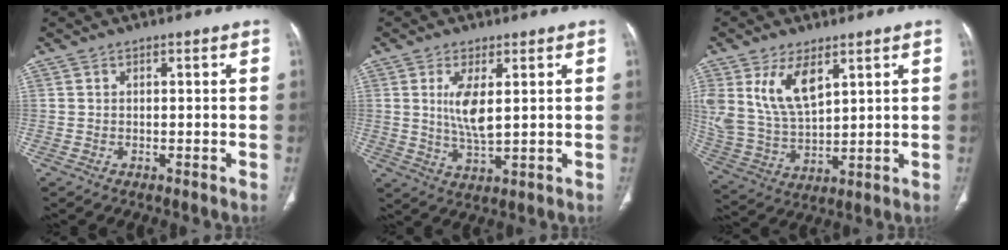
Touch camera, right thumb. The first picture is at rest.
{"total": 6.9, "force": [1.7, 2.3, 6.3], "torque": [-0.130, -0.021, 0.039]}
{"total": 12.7, "force": [6.0, 6.4, 9.1], "torque": [-0.175, -0.022, 0.136]}